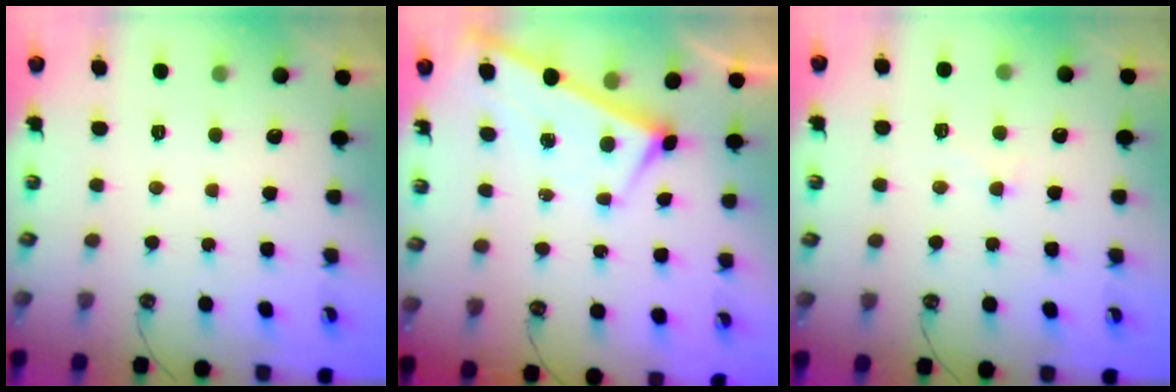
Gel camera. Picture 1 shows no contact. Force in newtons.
{"total": 2.6, "press": 2.6, "slide": 0.4}
{"total": 1.8, "press": 1.7, "slide": 0.6}